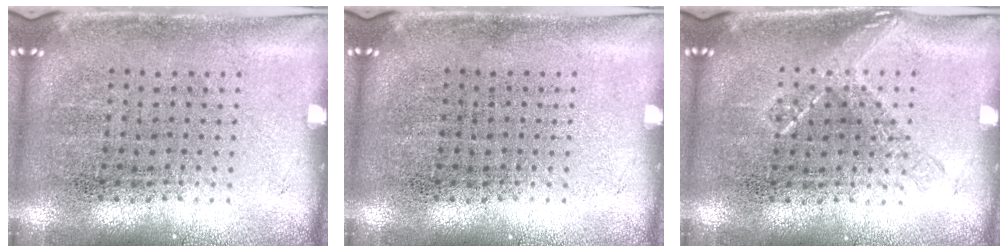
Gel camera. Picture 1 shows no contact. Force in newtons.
{"total": 0.0}
{"total": 0.9, "press": 0.8, "slide": 0.3}